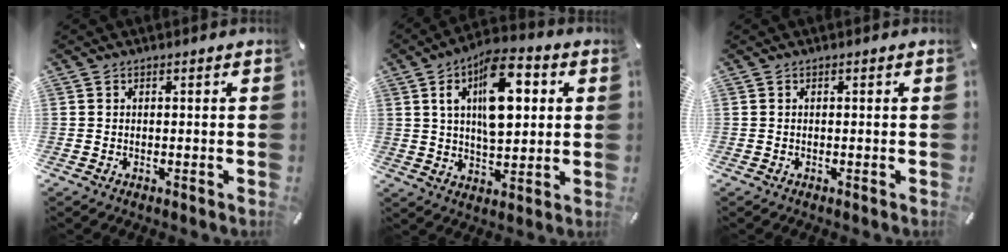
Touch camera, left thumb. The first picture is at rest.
{"total": 15.6, "force": [5.2, 8.2, 12.2], "torque": [-0.188, -0.011, 0.086]}
{"total": 0.0}